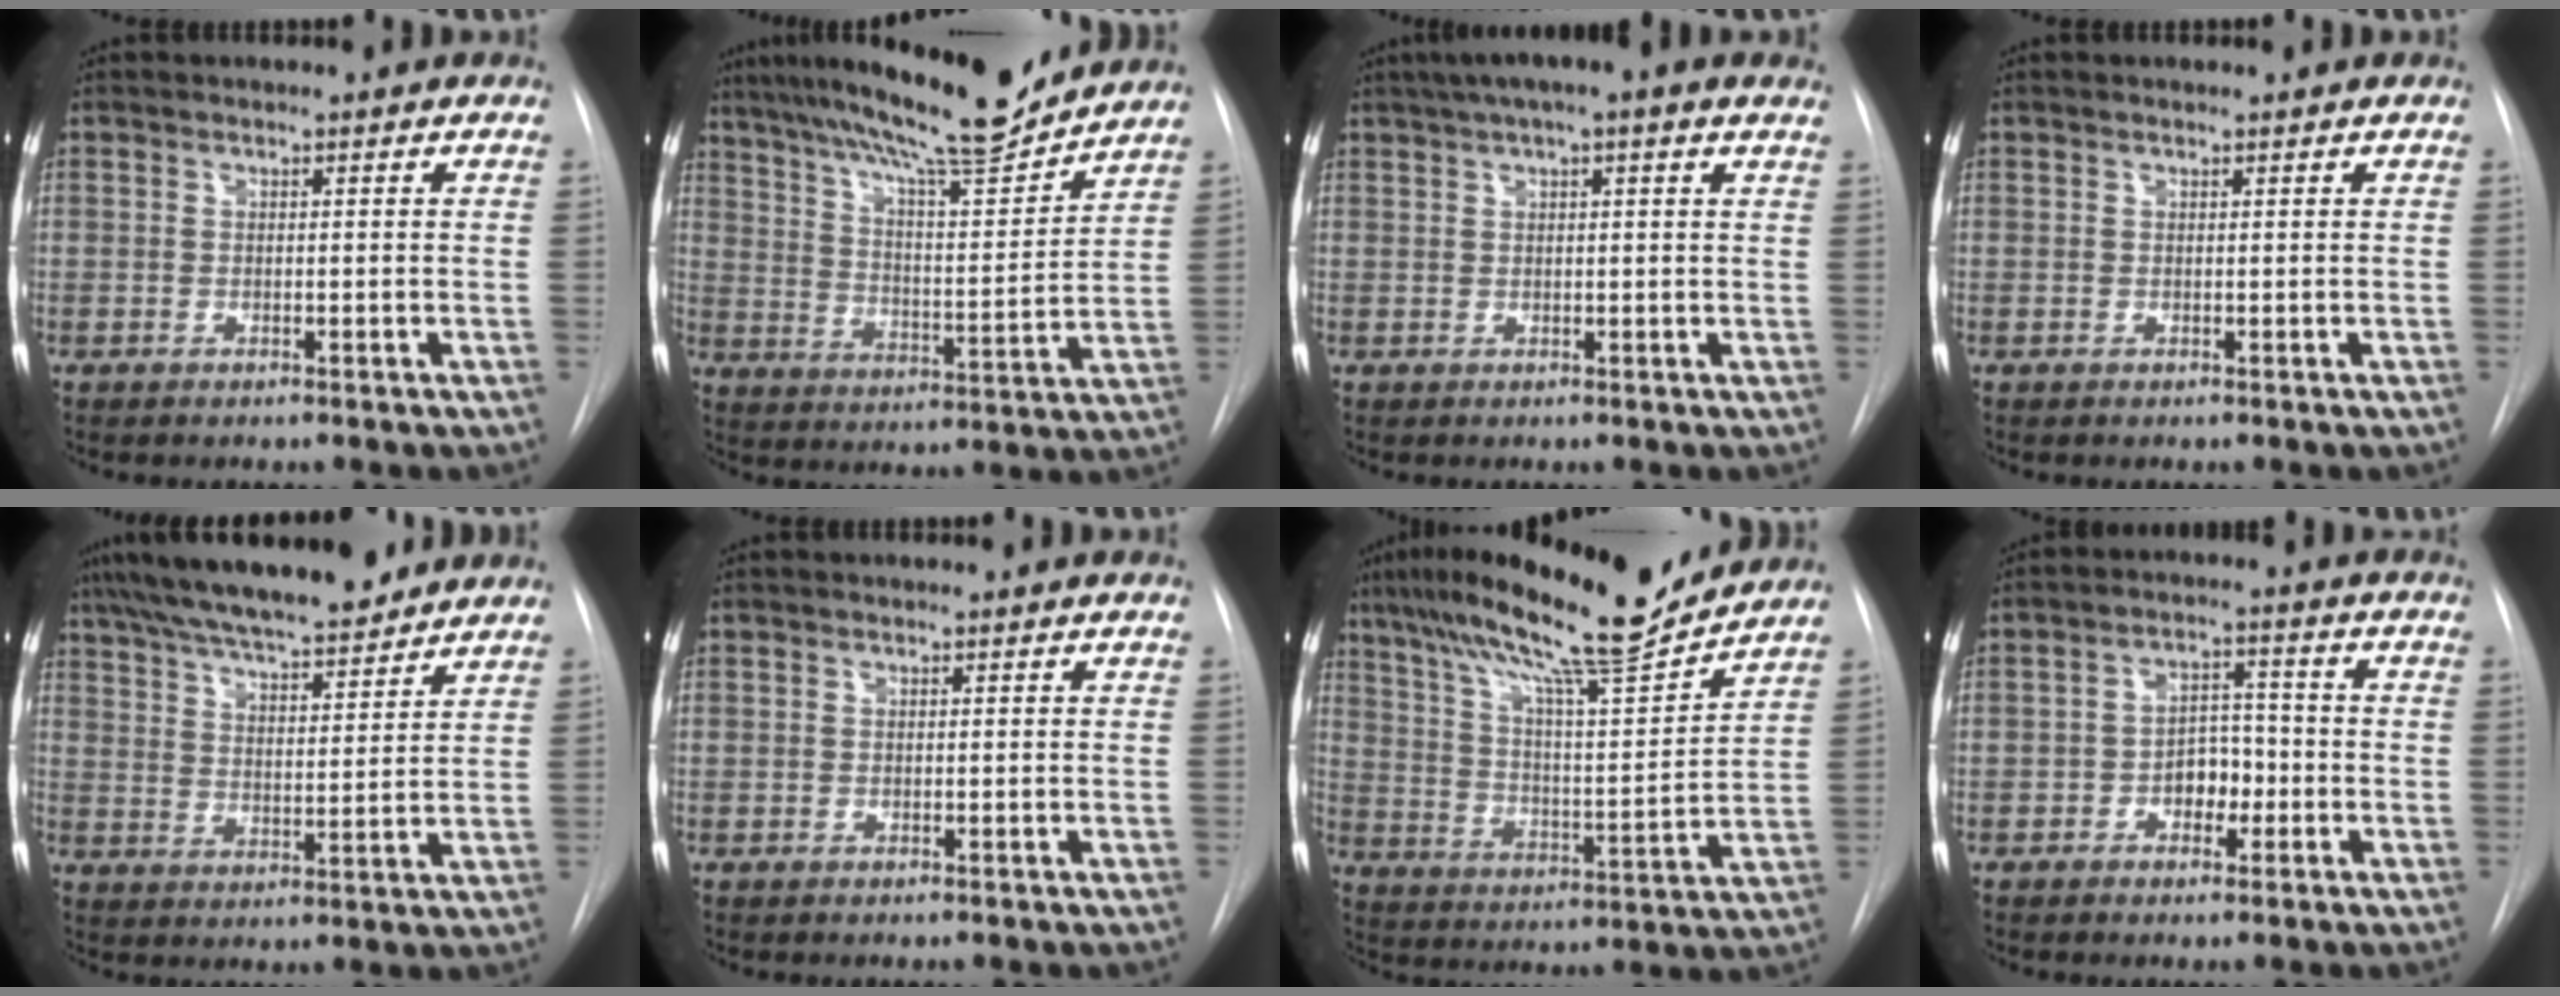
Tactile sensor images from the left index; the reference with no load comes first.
{"total": 17.8, "force": [15.4, 1.0, 8.8], "torque": [-0.145, 0.003, 0.241]}
{"total": 9.8, "force": [6.6, 1.4, 7.1], "torque": [-0.108, 0.045, 0.087]}
{"total": 0.0}
{"total": 17.8, "force": [15.3, 2.9, 8.6], "torque": [-0.150, 0.027, 0.239]}
{"total": 0.0}
{"total": 18.9, "force": [15.6, 0.7, 10.5], "torque": [-0.176, 0.008, 0.250]}
{"total": 4.8, "force": [-1.8, 3.1, 3.3], "torque": [-0.048, 0.015, -0.030]}